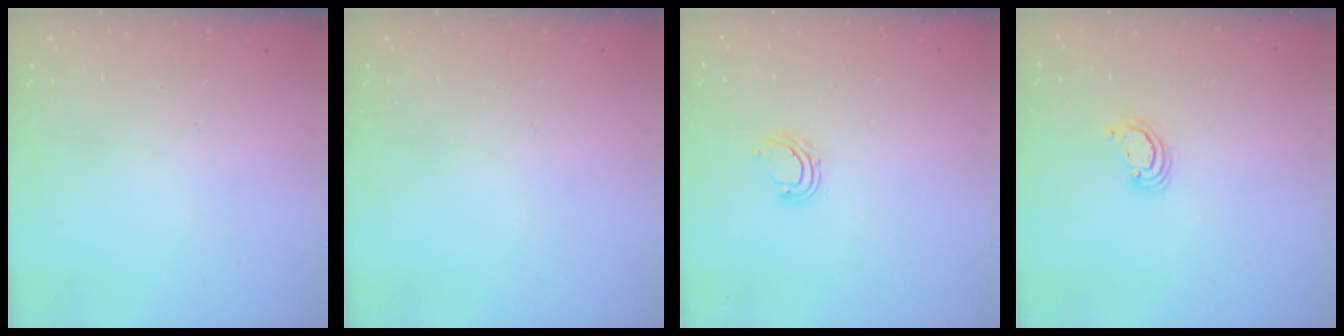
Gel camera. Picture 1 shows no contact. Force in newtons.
{"total": 0.0}
{"total": 4.7, "press": 4.6, "slide": 0.3}
{"total": 2.3, "press": 2.3, "slide": 0.2}